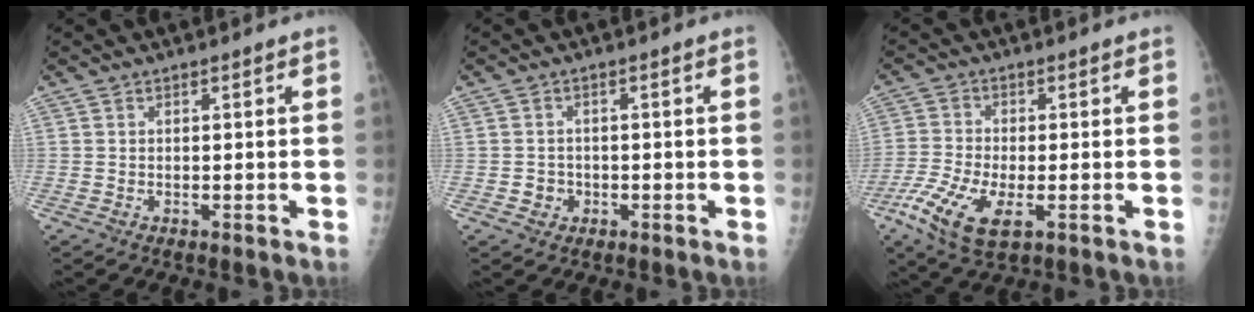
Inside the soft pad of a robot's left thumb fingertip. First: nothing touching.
{"total": 2.6, "force": [-0.7, 2.4, 0.7], "torque": [0.011, 0.009, -0.010]}
{"total": 10.5, "force": [-4.3, 4.3, 8.5], "torque": [-0.189, -0.006, -0.082]}